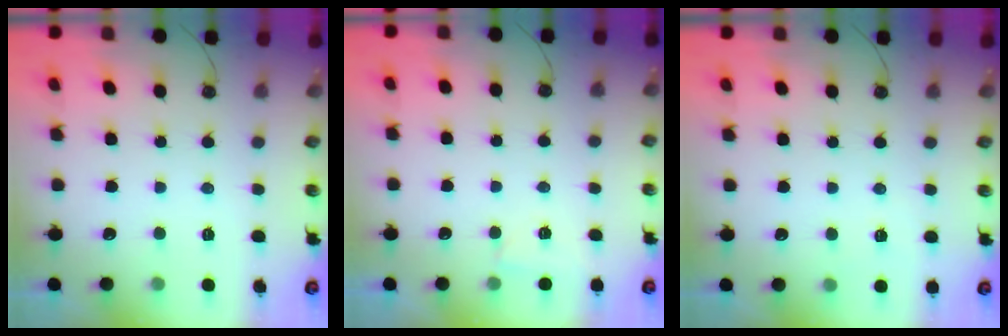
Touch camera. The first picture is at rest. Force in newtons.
{"total": 2.1, "press": 2.1, "slide": 0.4}
{"total": 2.1, "press": 2.1, "slide": 0.4}